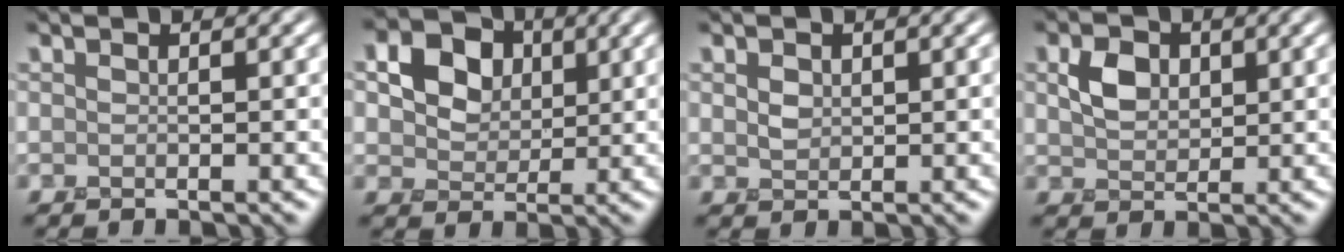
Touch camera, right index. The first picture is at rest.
{"total": 7.0, "force": [2.0, 5.6, 3.6], "torque": [-0.091, 0.009, 0.026]}
{"total": 1.4, "force": [0.4, 1.0, 0.8], "torque": [-0.019, -0.002, 0.007]}
{"total": 2.7, "force": [0.6, 2.0, 1.6], "torque": [-0.038, 0.000, 0.007]}